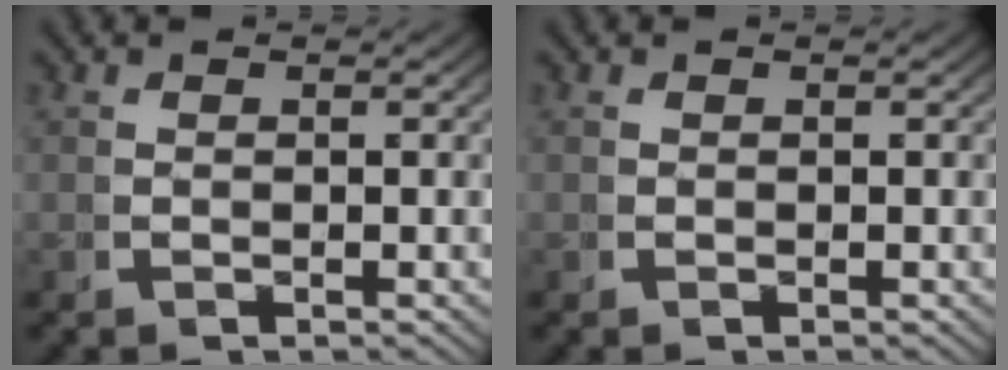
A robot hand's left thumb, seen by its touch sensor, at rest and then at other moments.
{"total": 0.0}